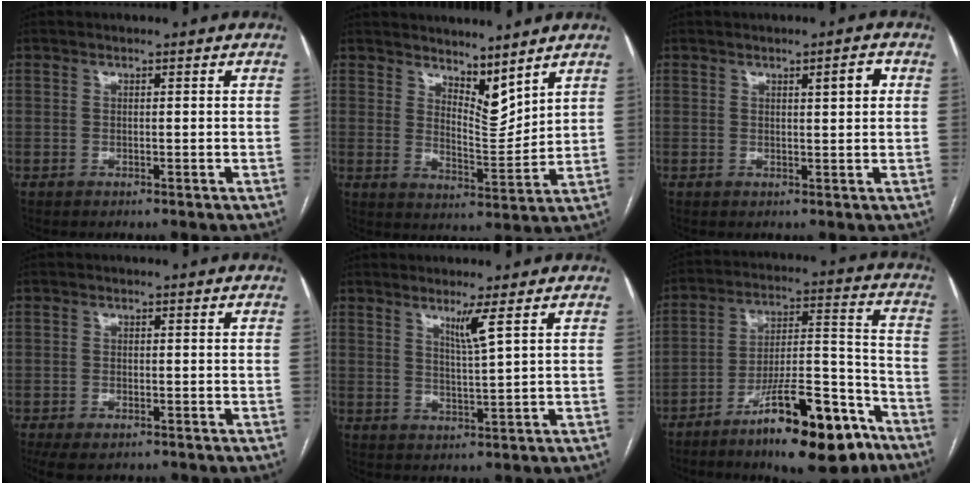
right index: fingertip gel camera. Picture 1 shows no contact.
{"total": 6.7, "force": [5.8, 1.9, 3.0], "torque": [-0.049, -0.014, 0.107]}
{"total": 2.6, "force": [0.9, 0.4, 2.4], "torque": [-0.034, 0.001, 0.012]}
{"total": 4.8, "force": [-3.3, 2.1, 2.7], "torque": [-0.051, -0.011, -0.054]}
{"total": 3.4, "force": [1.9, -1.0, 2.6], "torque": [-0.049, -0.015, 0.039]}
{"total": 18.1, "force": [-11.5, 4.0, 13.3], "torque": [-0.195, 0.020, -0.184]}